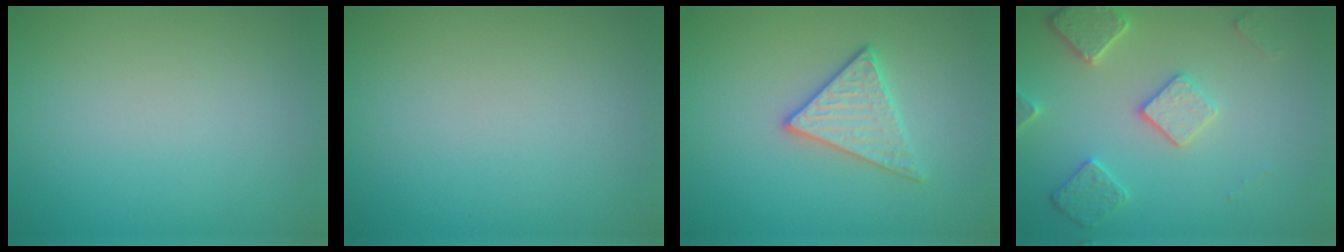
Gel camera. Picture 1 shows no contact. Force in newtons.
{"total": 0.0}
{"total": 2.9, "press": 2.9, "slide": 0.4}
{"total": 4.2, "press": 3.6, "slide": 2.3}